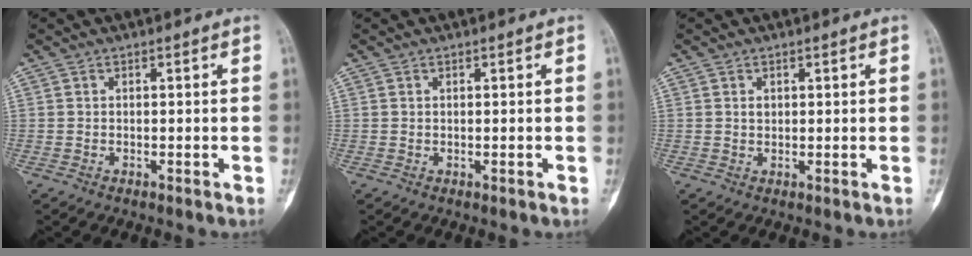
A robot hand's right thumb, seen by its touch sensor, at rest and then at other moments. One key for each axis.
{"total": 0.0}
{"total": 1.2, "fx": 0.4, "fy": 0.9, "fz": 0.6, "tx": 0.001, "ty": 0.004, "tz": 0.007}